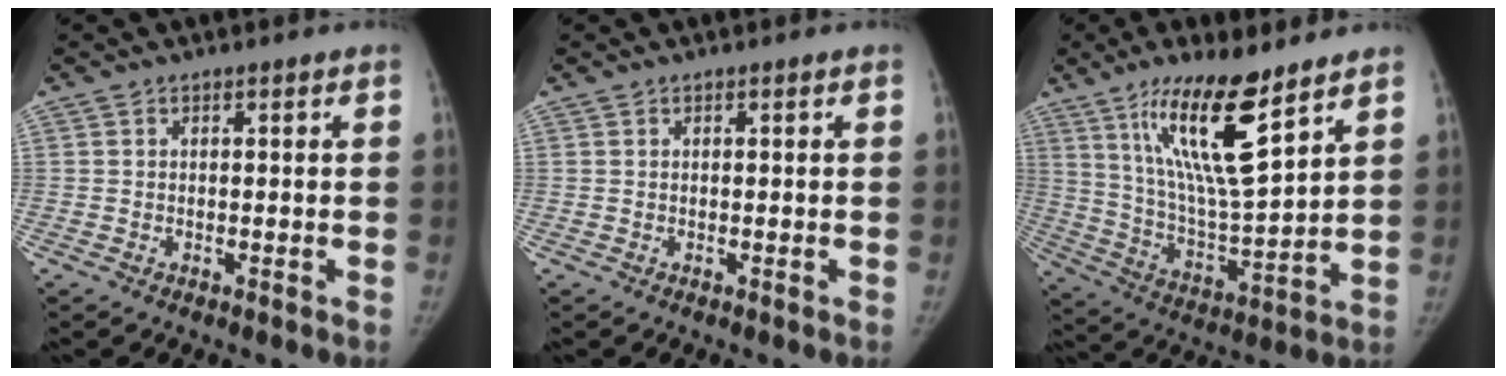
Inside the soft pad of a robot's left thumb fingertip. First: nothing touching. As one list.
[{"total": 0.0}, {"total": 18.0, "force": [10.7, 3.7, 13.9], "torque": [-0.238, -0.064, 0.205]}]